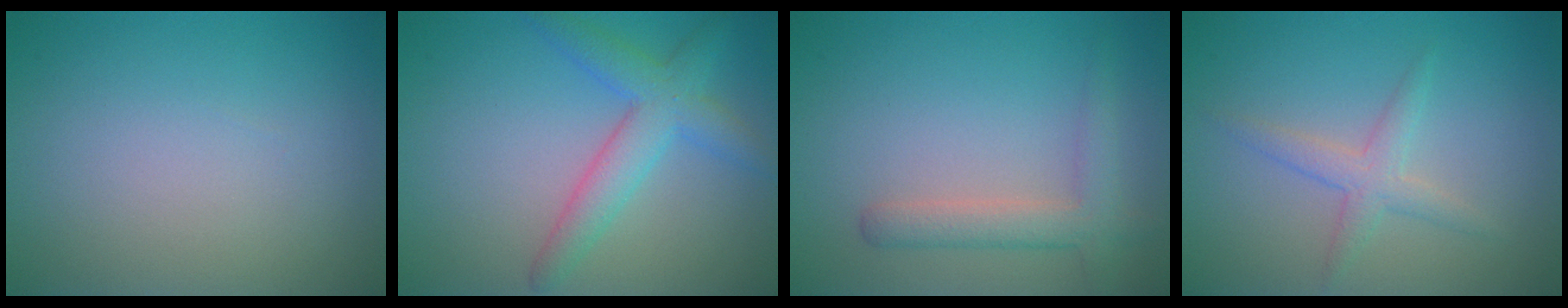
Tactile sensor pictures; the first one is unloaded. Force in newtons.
{"total": 2.9, "press": 2.9, "slide": 0.2}
{"total": 2.9, "press": 2.9, "slide": 0.2}
{"total": 2.2, "press": 2.2, "slide": 0.0}